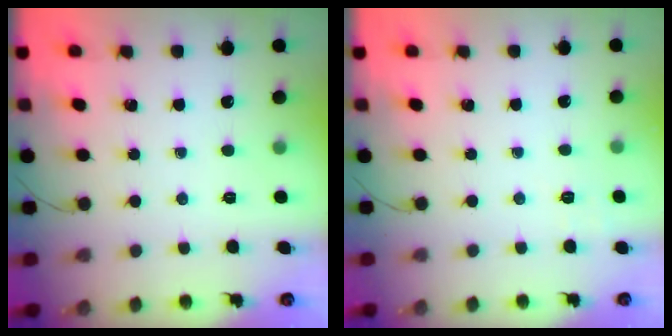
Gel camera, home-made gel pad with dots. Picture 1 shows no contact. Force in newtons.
{"total": 1.6, "press": 0.1, "slide": 1.6}